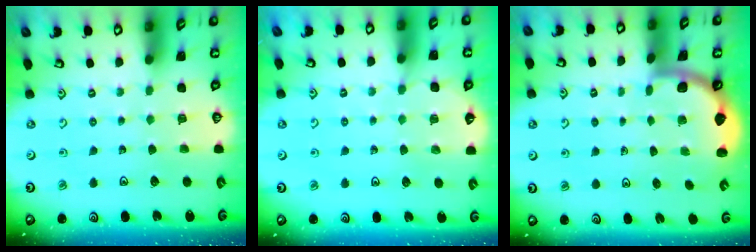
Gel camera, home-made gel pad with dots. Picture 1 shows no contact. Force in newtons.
{"total": 5.5, "press": 5.1, "slide": 2.0}
{"total": 1.3, "press": 1.3, "slide": 0.1}